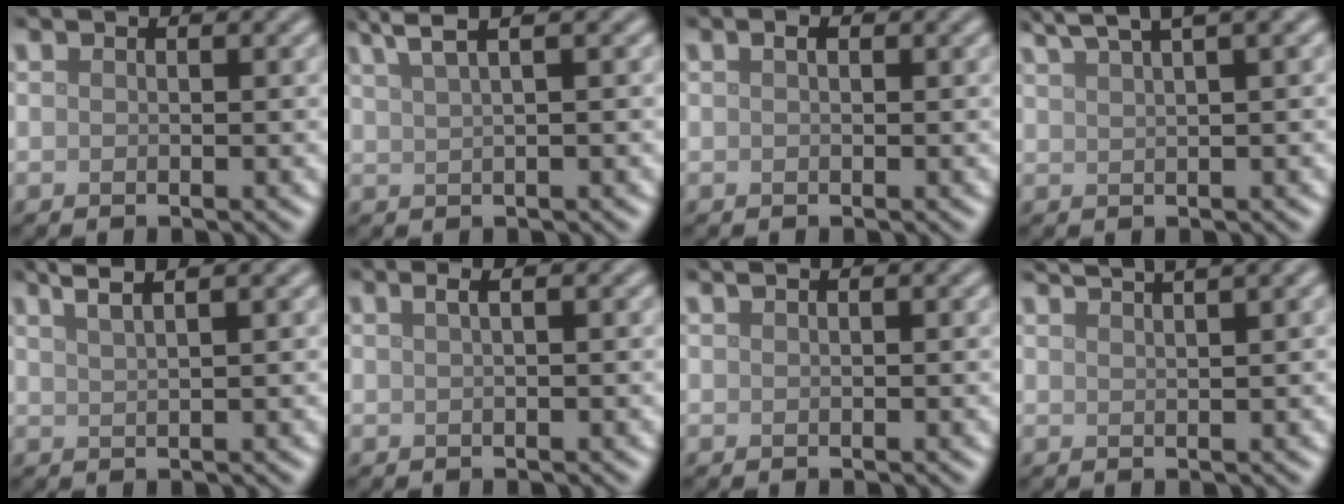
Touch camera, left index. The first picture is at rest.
{"total": 3.7, "force": [2.6, 0.8, 2.5], "torque": [-0.033, 0.012, 0.037]}
{"total": 0.7, "force": [0.3, 0.4, 0.6], "torque": [-0.011, 0.002, 0.003]}
{"total": 6.1, "force": [4.6, 1.3, 3.8], "torque": [-0.048, 0.027, 0.055]}
{"total": 4.2, "force": [2.9, 1.3, 2.7], "torque": [-0.023, 0.026, 0.016]}
{"total": 1.5, "force": [0.6, 0.5, 1.3], "torque": [-0.019, 0.004, 0.004]}
{"total": 0.6, "force": [0.4, 0.2, 0.4], "torque": [-0.009, 0.004, 0.003]}
{"total": 5.0, "force": [3.7, 1.2, 3.2], "torque": [-0.020, 0.028, 0.024]}